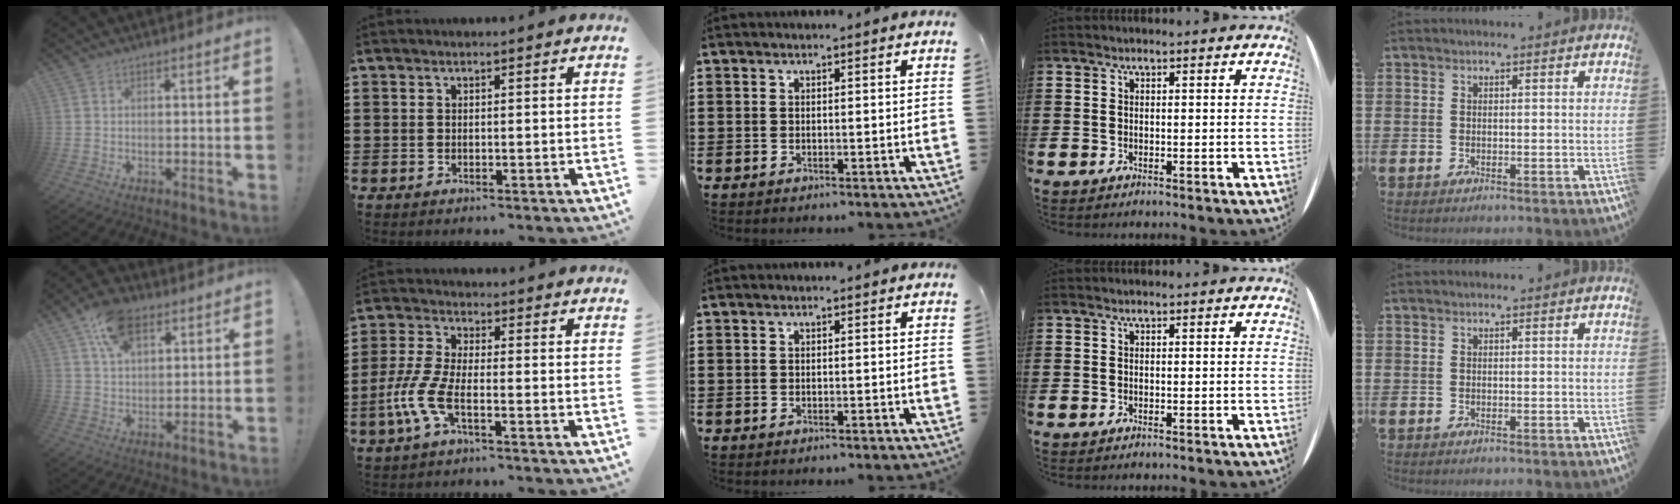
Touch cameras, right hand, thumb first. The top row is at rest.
{"thumb": {"total": 12.7, "force": [6.7, 7.9, 7.4], "torque": [-0.120, -0.013, 0.126]}, "index": {"total": 6.5, "force": [-2.9, 2.0, 5.4], "torque": [-0.150, -0.020, -0.064]}}